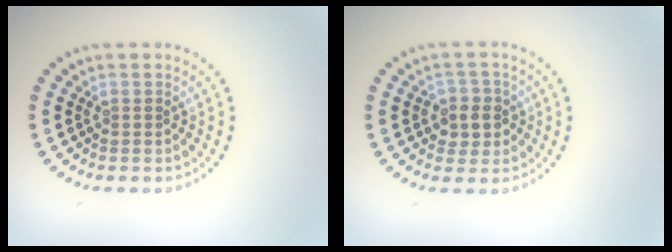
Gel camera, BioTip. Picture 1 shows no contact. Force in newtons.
{"total": 2.6, "press": 2.4, "slide": 0.8}